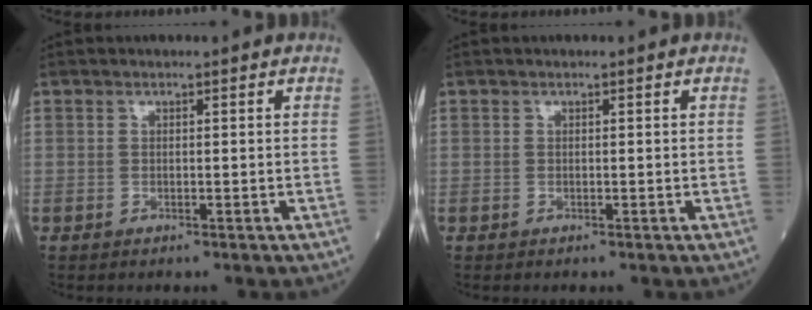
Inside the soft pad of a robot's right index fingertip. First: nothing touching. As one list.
[{"total": 0.0}]